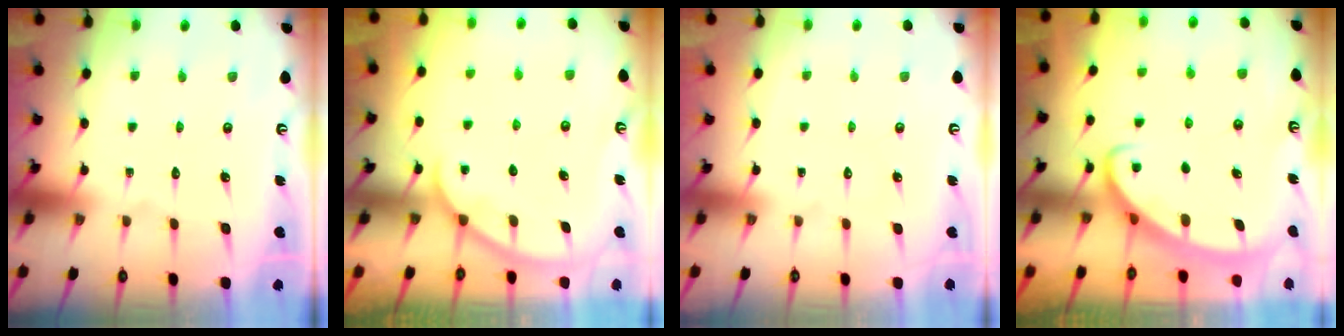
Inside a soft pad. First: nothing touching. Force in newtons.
{"total": 1.9, "press": 1.9, "slide": 0.2}
{"total": 0.0}
{"total": 2.7, "press": 2.7, "slide": 0.4}